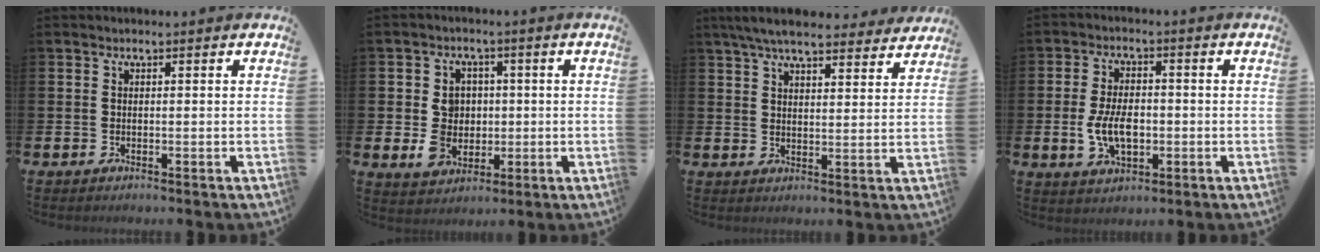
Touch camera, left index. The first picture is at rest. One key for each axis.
{"total": 5.3, "fx": -0.1, "fy": 4.9, "fz": 2.1, "tx": -0.049, "ty": 0.014, "tz": -0.002}
{"total": 6.8, "fx": 6.4, "fy": 1.2, "fz": 2.1, "tx": -0.050, "ty": -0.028, "tz": 0.114}
{"total": 6.0, "fx": -0.8, "fy": 3.5, "fz": 4.8, "tx": -0.093, "ty": -0.001, "tz": -0.019}